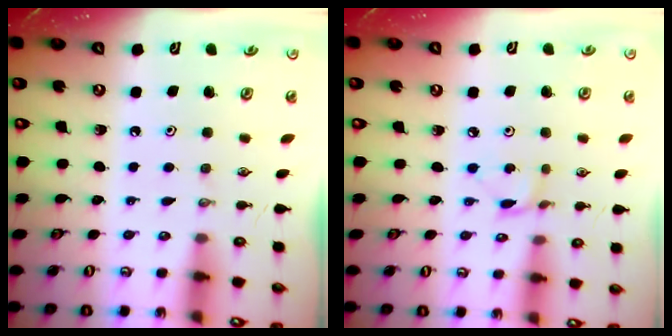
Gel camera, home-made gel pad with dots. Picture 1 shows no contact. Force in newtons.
{"total": 2.0, "press": 2.0, "slide": 0.2}